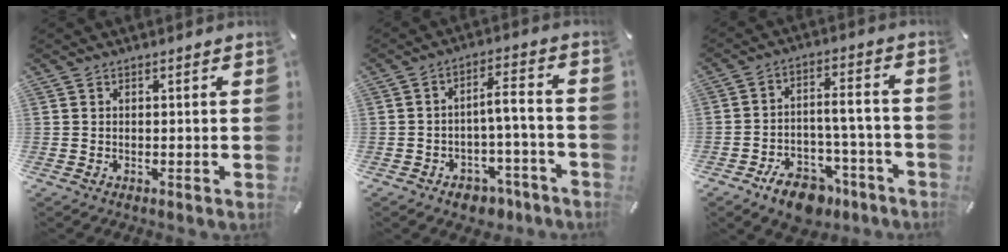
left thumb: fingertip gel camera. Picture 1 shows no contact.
{"total": 7.0, "force": [-3.0, 4.2, 4.8], "torque": [-0.081, 0.021, -0.051]}
{"total": 11.0, "force": [-6.6, 6.4, 5.9], "torque": [-0.090, 0.059, -0.111]}